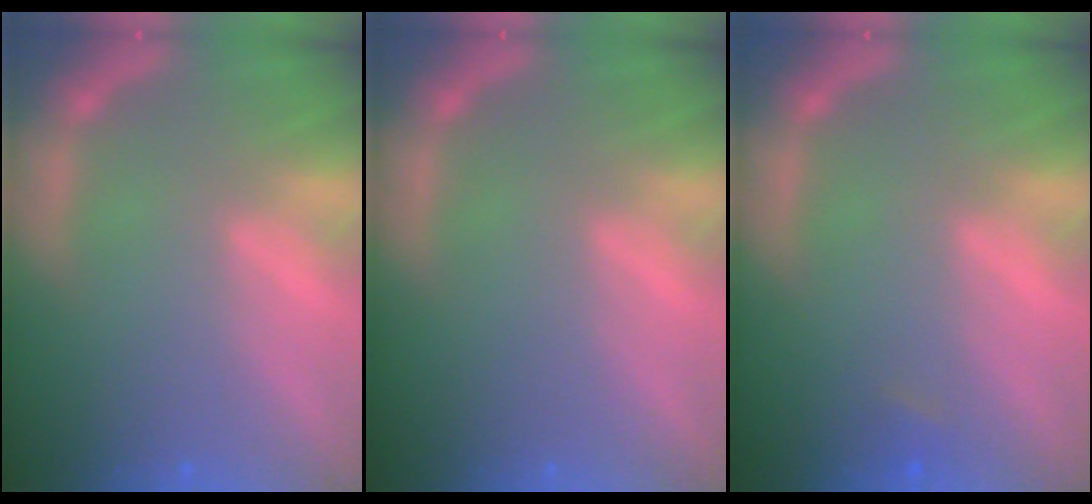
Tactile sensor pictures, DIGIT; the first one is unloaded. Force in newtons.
{"total": 0.0}
{"total": 0.9}